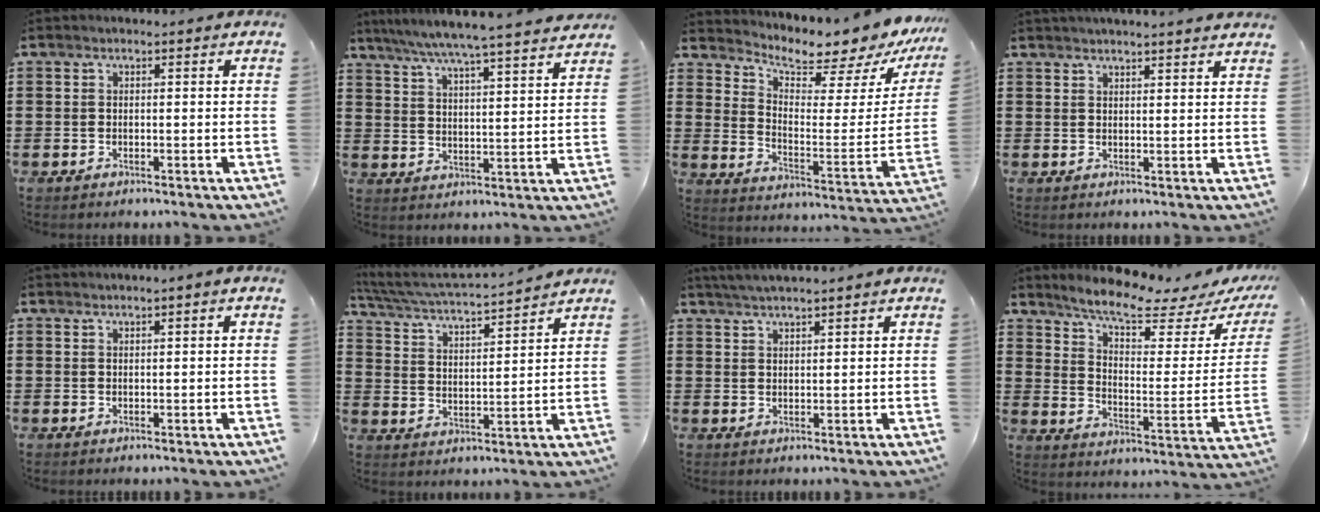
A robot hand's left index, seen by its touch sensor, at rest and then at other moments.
{"total": 5.8, "force": [5.3, -0.7, 2.4], "torque": [-0.068, -0.036, 0.087]}
{"total": 6.3, "force": [5.9, 1.5, 1.8], "torque": [-0.047, -0.060, 0.093]}
{"total": 2.1, "force": [2.1, -0.3, 0.3], "torque": [-0.010, -0.003, 0.040]}
{"total": 0.7, "force": [0.6, -0.2, 0.4], "torque": [-0.007, -0.002, 0.012]}
{"total": 4.1, "force": [3.9, -0.1, 1.2], "torque": [-0.046, -0.033, 0.061]}
{"total": 2.5, "force": [2.4, -0.3, 0.6], "torque": [-0.017, 0.000, 0.045]}
{"total": 8.2, "force": [6.9, 1.0, 4.4], "torque": [-0.097, -0.039, 0.117]}